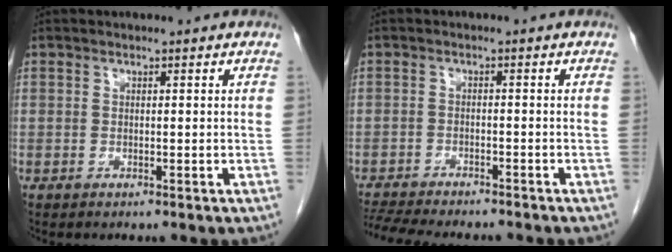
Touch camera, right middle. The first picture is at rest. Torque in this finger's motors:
{"motor_torque": [1.16, -0.98, 0.26, 0.07]}